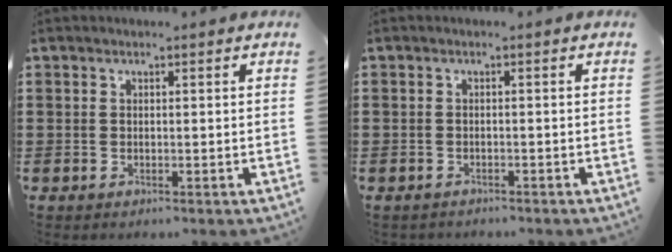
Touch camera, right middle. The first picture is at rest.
{"total": 0.8, "force": [-0.8, 0.1, -0.1], "torque": [-0.001, 0.000, -0.017]}